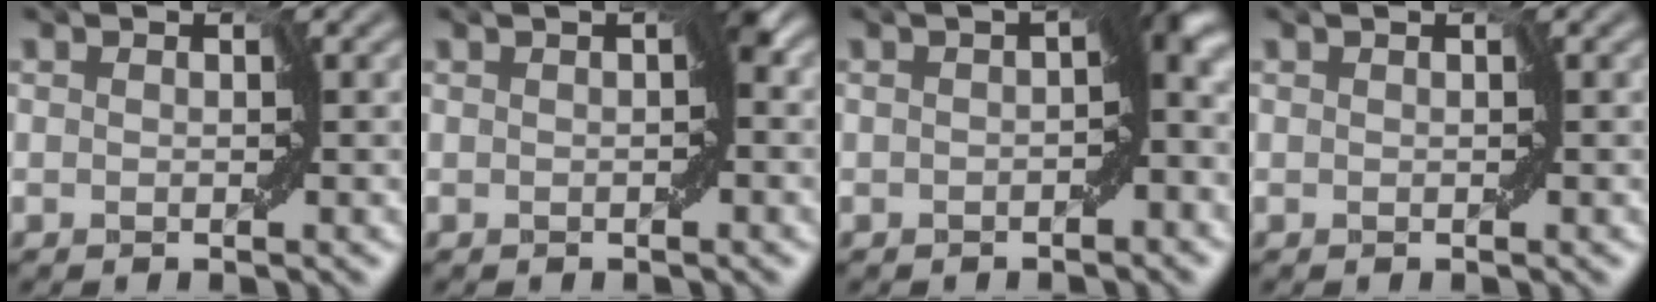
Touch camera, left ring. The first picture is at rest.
{"total": 2.0, "force": [0.0, 0.7, 1.9], "torque": [-0.030, 0.003, -0.007]}
{"total": 6.4, "force": [-0.9, 2.9, 5.6], "torque": [-0.069, 0.003, -0.023]}
{"total": 0.0}